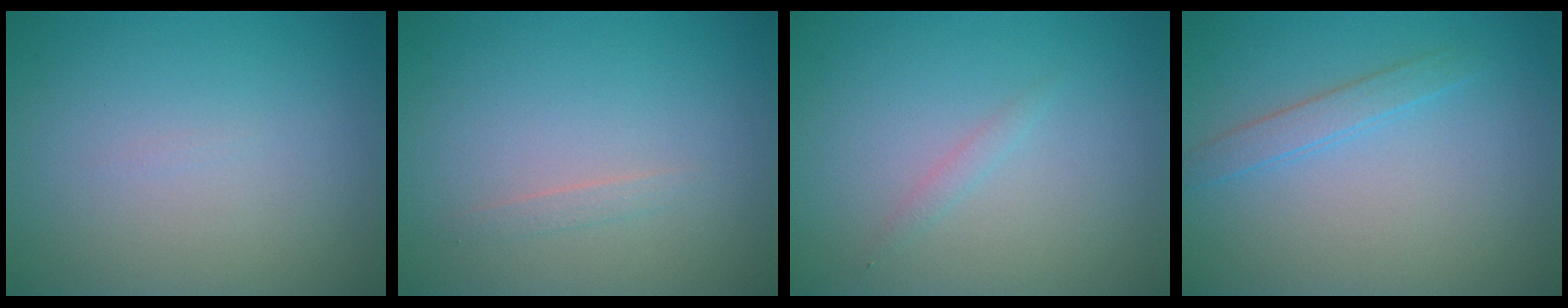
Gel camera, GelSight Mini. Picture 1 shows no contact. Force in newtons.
{"total": 0.7, "press": 0.7, "slide": 0.1}
{"total": 0.7, "press": 0.7, "slide": 0.0}
{"total": 1.7, "press": 1.7, "slide": 0.1}